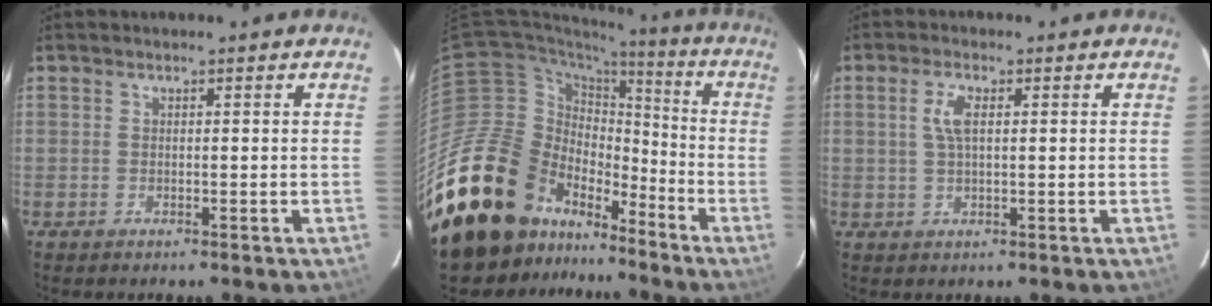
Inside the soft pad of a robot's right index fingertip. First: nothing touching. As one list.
[{"total": 31.0, "force": [-19.0, 18.6, 15.9], "torque": [-0.338, 0.006, -0.296]}, {"total": 3.6, "force": [0.8, 1.5, 3.2], "torque": [-0.066, 0.005, 0.018]}]